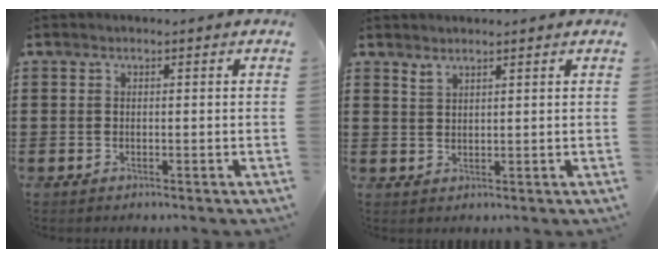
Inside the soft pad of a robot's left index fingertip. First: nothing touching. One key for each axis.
{"total": 1.7, "fx": 1.5, "fy": 0.4, "fz": 0.5, "tx": -0.014, "ty": 0.001, "tz": 0.029}